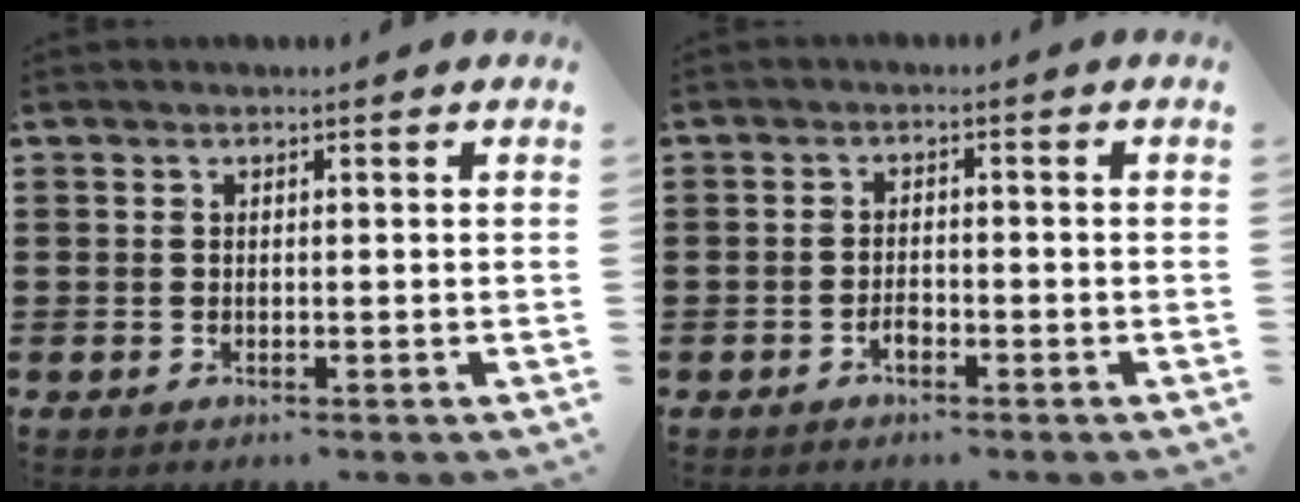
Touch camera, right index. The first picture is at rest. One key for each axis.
{"total": 1.8, "fx": -1.1, "fy": 0.7, "fz": 1.2, "tx": -0.026, "ty": -0.003, "tz": -0.021}